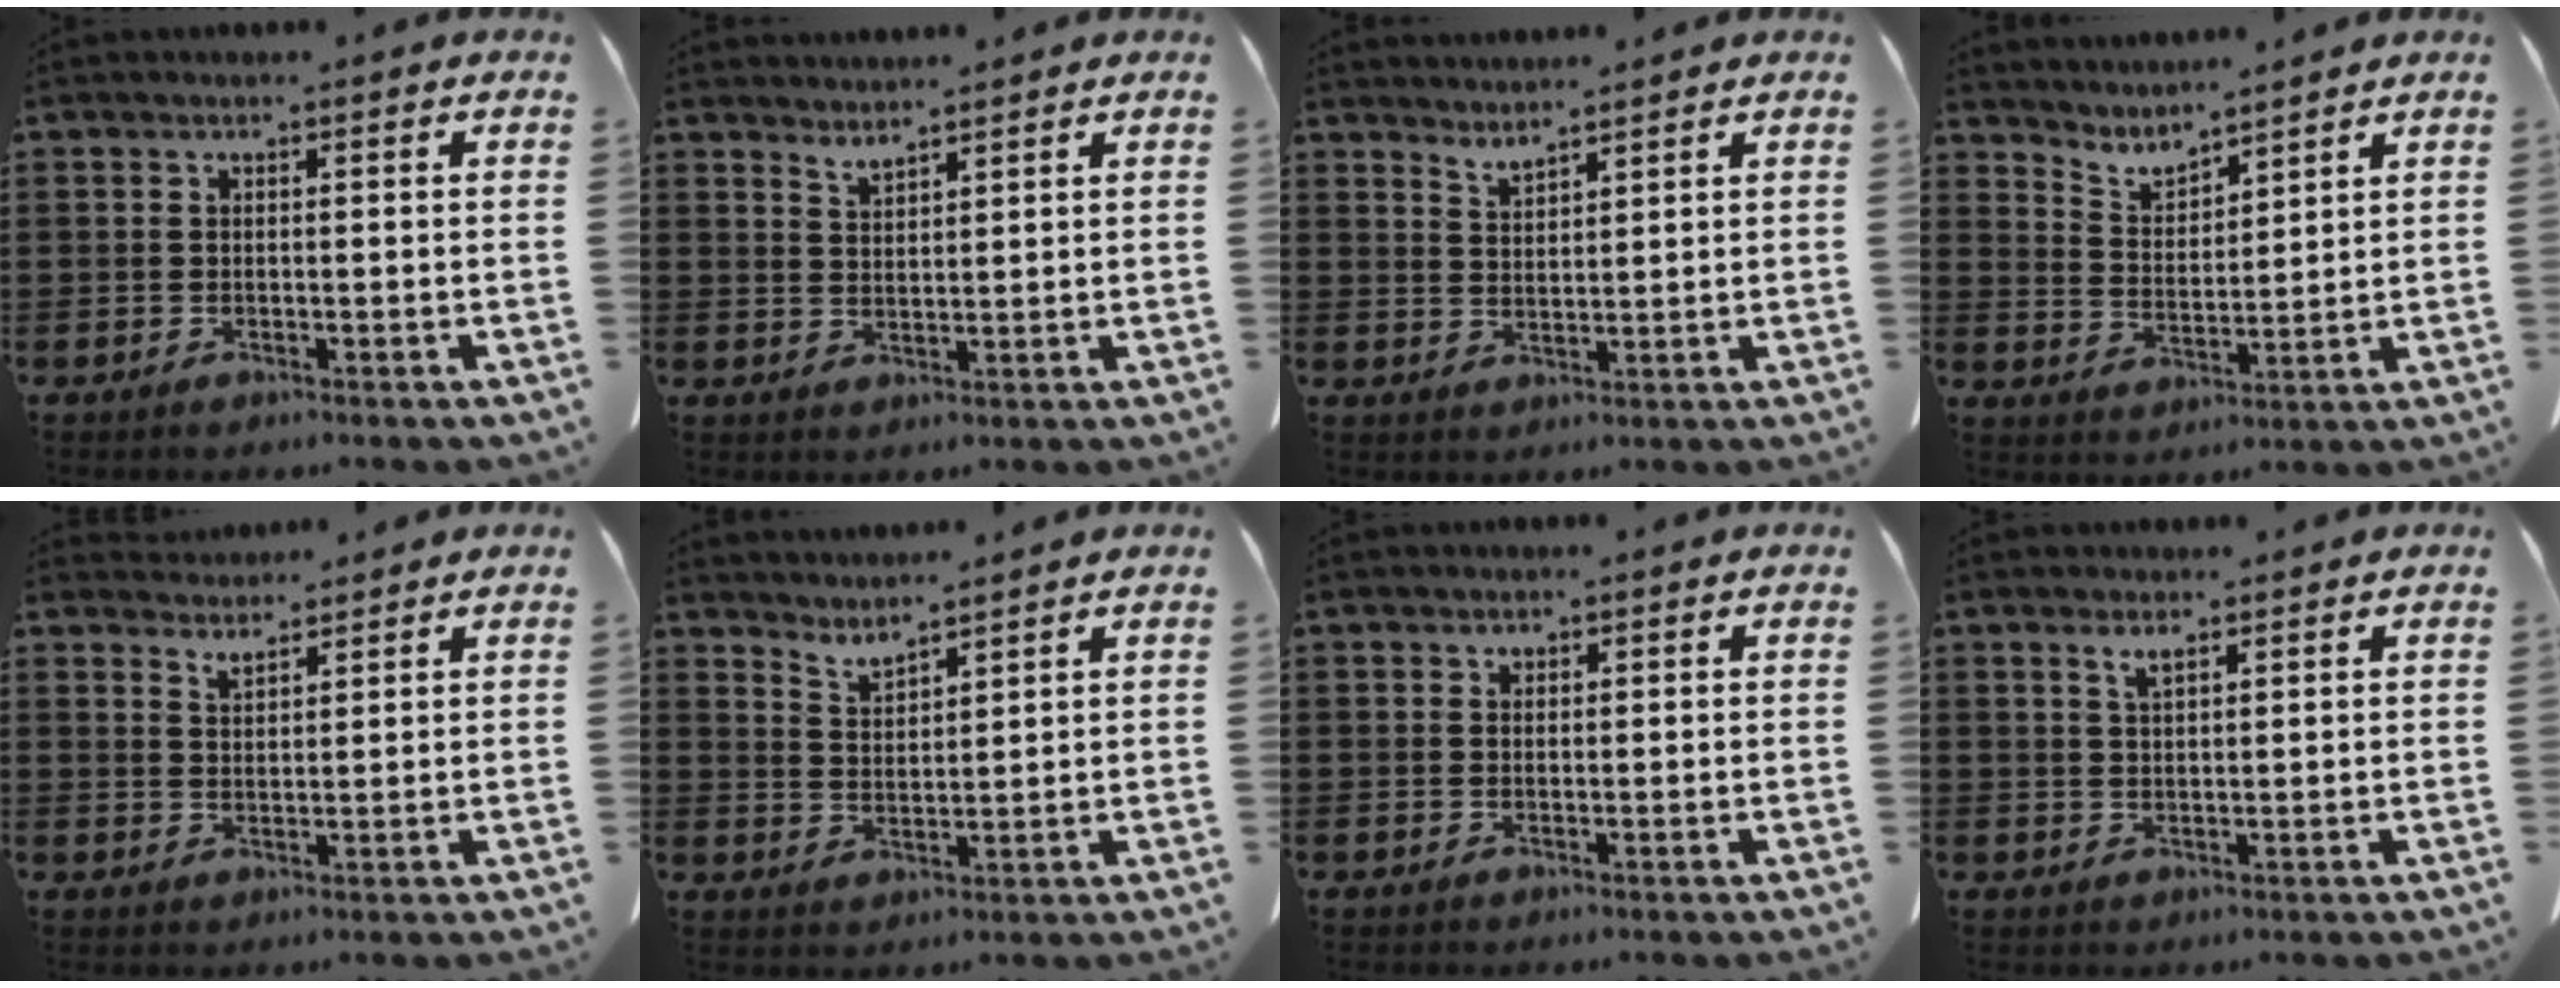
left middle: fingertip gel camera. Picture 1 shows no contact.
{"total": 2.3, "force": [2.3, -0.1, 0.1], "torque": [-0.008, -0.007, 0.044]}
{"total": 2.7, "force": [2.7, -0.2, -0.1], "torque": [-0.005, -0.010, 0.051]}
{"total": 4.0, "force": [4.0, 0.6, 0.1], "torque": [-0.018, -0.022, 0.070]}
{"total": 2.8, "force": [2.8, 0.4, 0.0], "torque": [-0.007, -0.008, 0.052]}
{"total": 3.0, "force": [2.9, -0.2, -0.1], "torque": [-0.007, -0.015, 0.054]}
{"total": 0.8, "force": [0.7, 0.4, 0.0], "torque": [-0.003, 0.000, 0.014]}
{"total": 1.9, "force": [1.4, 0.6, 1.0], "torque": [-0.017, -0.002, 0.025]}